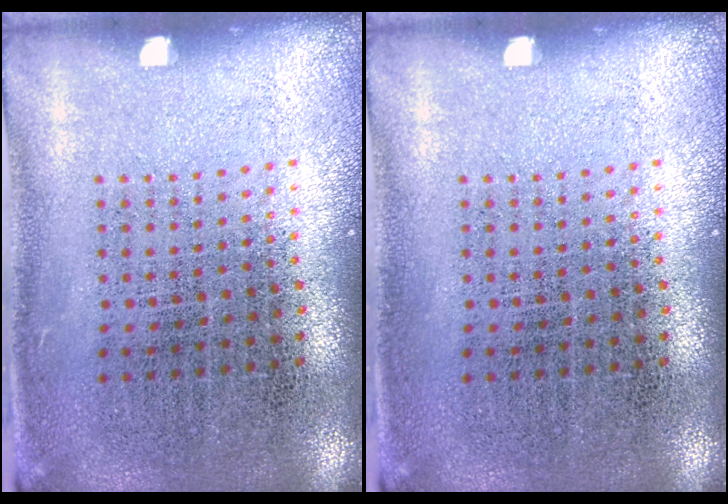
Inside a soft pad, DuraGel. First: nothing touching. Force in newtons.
{"total": 0.0}